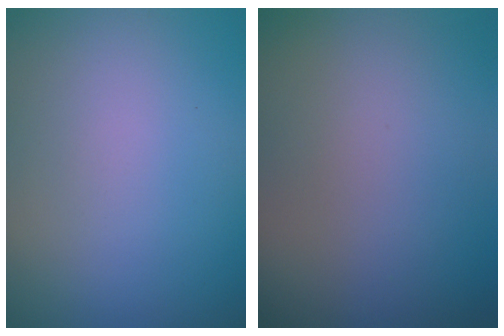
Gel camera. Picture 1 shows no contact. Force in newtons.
{"total": 0.0}